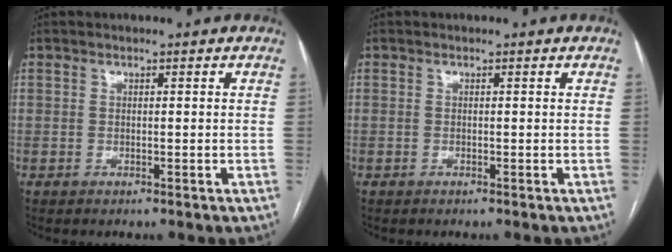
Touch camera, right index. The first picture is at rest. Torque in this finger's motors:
{"motor_torque": [0.11, 0.02, 0.00, 0.01]}